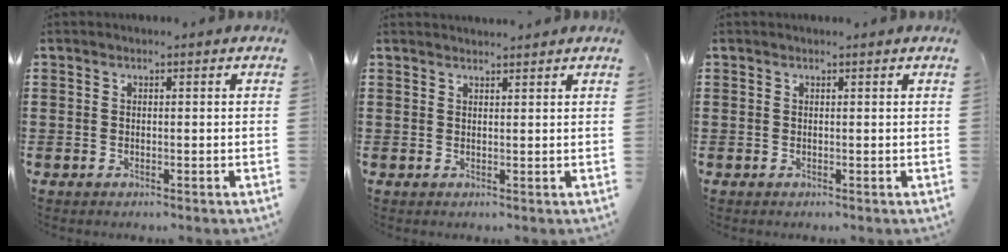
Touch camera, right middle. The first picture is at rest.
{"total": 1.4, "force": [1.4, -0.2, 0.1], "torque": [-0.005, -0.004, 0.028]}
{"total": 0.0}